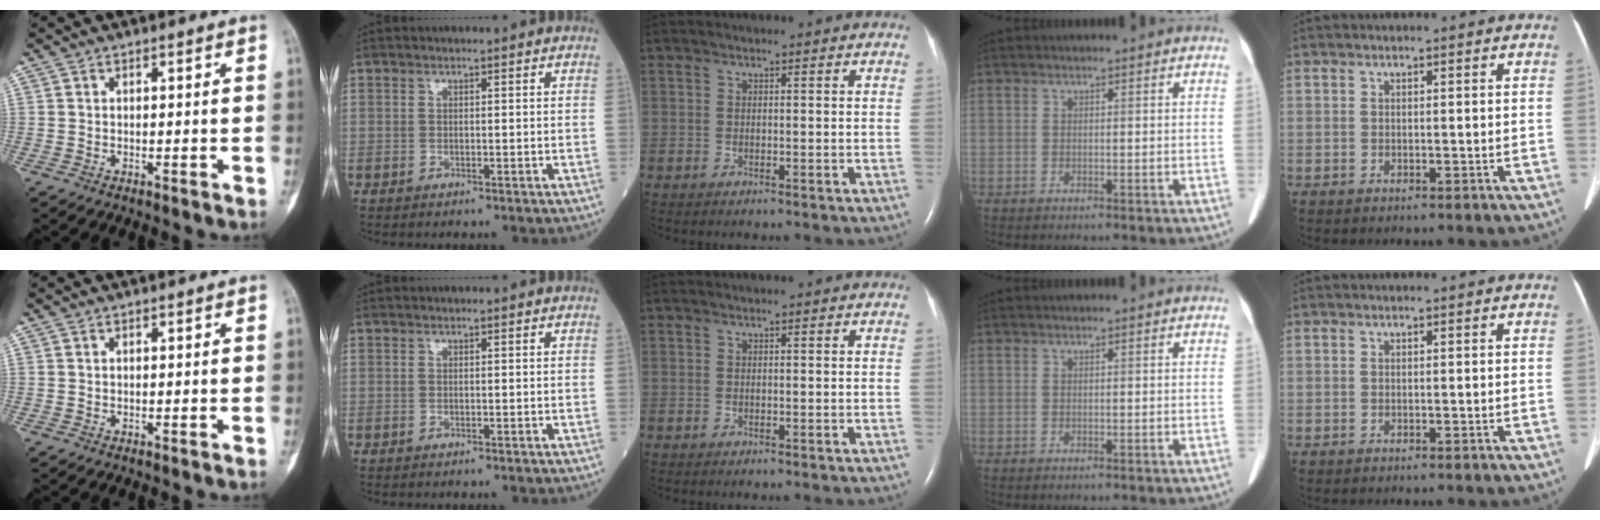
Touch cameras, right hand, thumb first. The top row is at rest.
{}